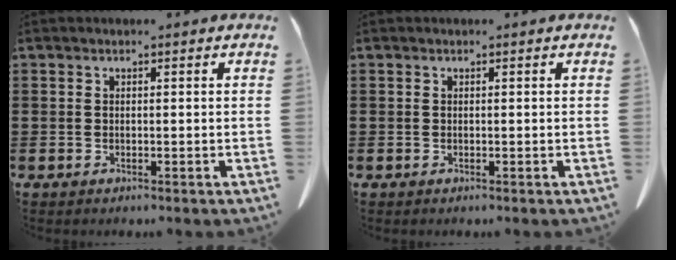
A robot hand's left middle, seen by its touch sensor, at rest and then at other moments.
{"total": 0.0}